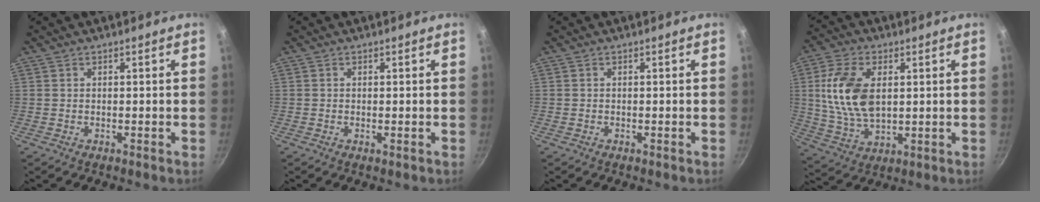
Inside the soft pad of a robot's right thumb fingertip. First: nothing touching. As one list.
[{"total": 0.6, "force": [-0.1, 0.1, 0.5], "torque": [-0.010, -0.001, -0.002]}, {"total": 0.0}, {"total": 13.7, "force": [2.3, 8.0, 10.8], "torque": [-0.201, -0.010, 0.049]}]